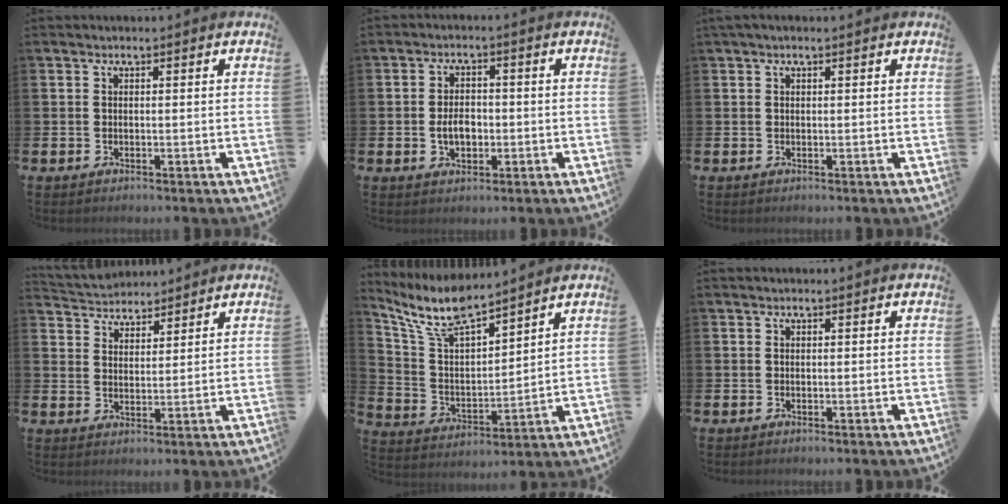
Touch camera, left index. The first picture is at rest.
{"total": 3.6, "force": [-0.7, 2.4, 2.6], "torque": [-0.034, -0.002, -0.018]}
{"total": 0.7, "force": [0.5, 0.2, 0.5], "torque": [-0.008, 0.002, 0.007]}
{"total": 3.8, "force": [3.6, 1.1, -0.5], "torque": [-0.012, -0.019, 0.066]}
{"total": 9.2, "force": [8.3, 1.7, 3.6], "torque": [-0.107, -0.037, 0.153]}
{"total": 0.0}